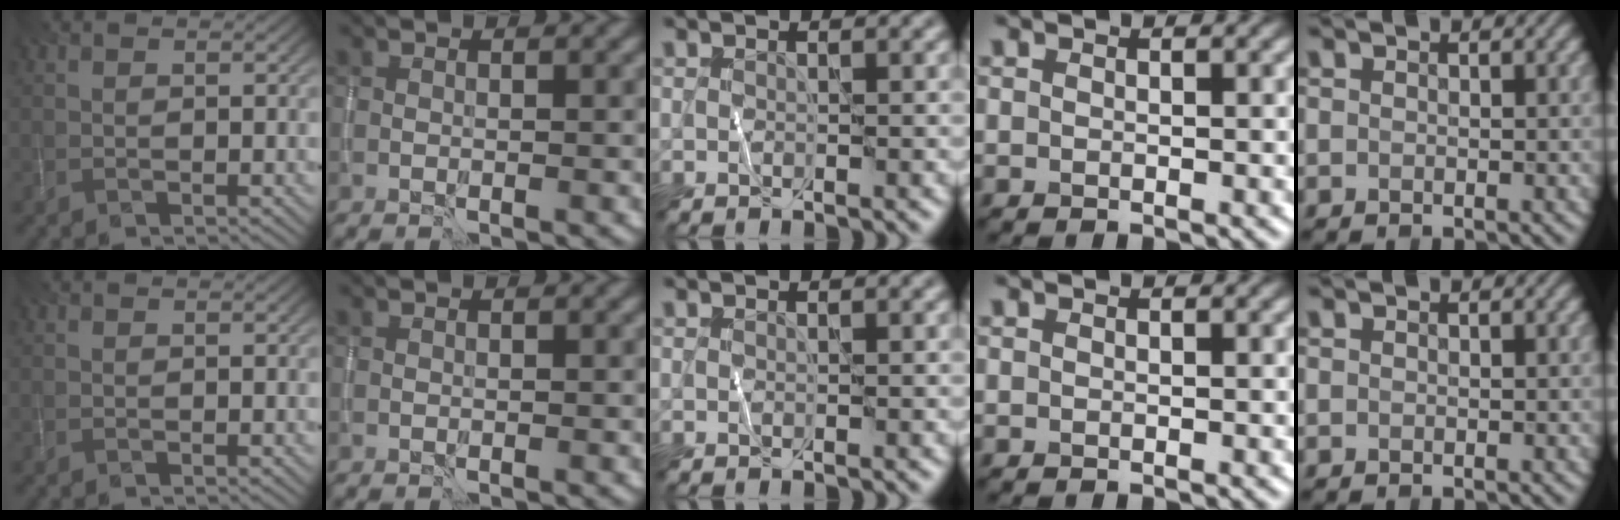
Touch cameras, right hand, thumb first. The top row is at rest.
{}